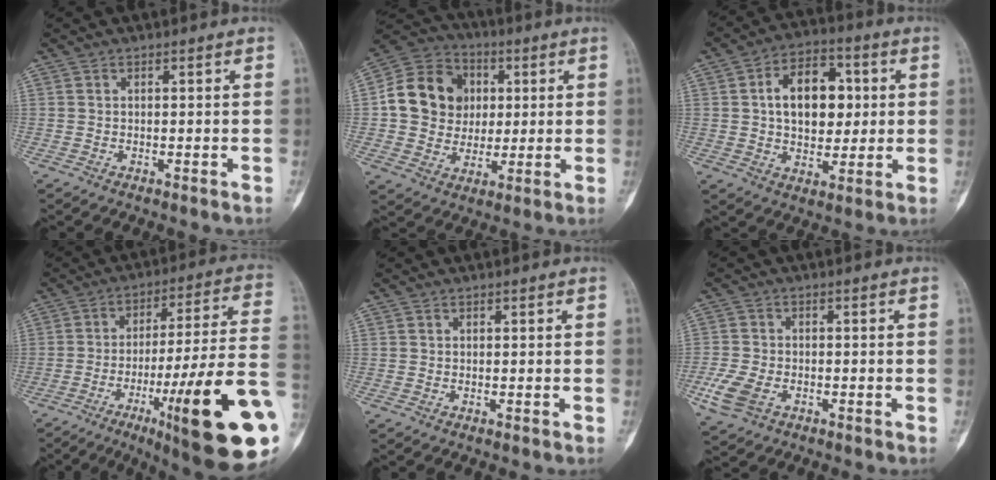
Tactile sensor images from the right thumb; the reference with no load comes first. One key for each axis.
{"total": 14.9, "fx": 2.1, "fy": 13.0, "fz": 7.0, "tx": -0.098, "ty": 0.012, "tz": 0.033}
{"total": 13.9, "fx": 2.2, "fy": 9.0, "fz": 10.3, "tx": -0.125, "ty": 0.009, "tz": 0.032}
{"total": 26.5, "fx": -9.0, "fy": 3.3, "fz": 24.7, "tx": -0.320, "ty": 0.022, "tz": -0.129}
{"total": 0.0}
{"total": 6.1, "fx": -2.5, "fy": 3.8, "fz": 4.0, "tx": -0.099, "ty": 0.005, "tz": -0.049}